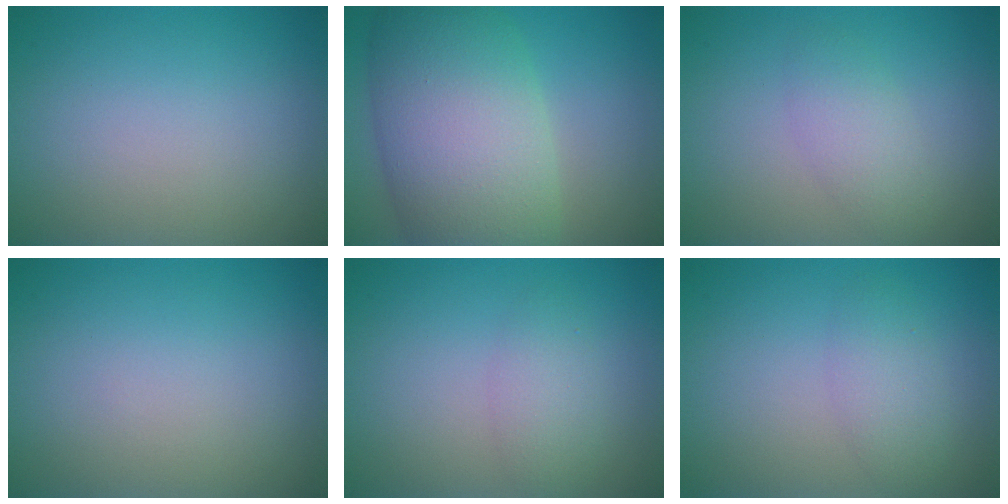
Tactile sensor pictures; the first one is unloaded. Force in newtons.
{"total": 11.7, "press": 11.7, "slide": 0.8}
{"total": 2.5, "press": 2.5, "slide": 0.0}
{"total": 0.0}
{"total": 2.2, "press": 2.2, "slide": 0.1}
{"total": 2.2, "press": 2.2, "slide": 0.1}